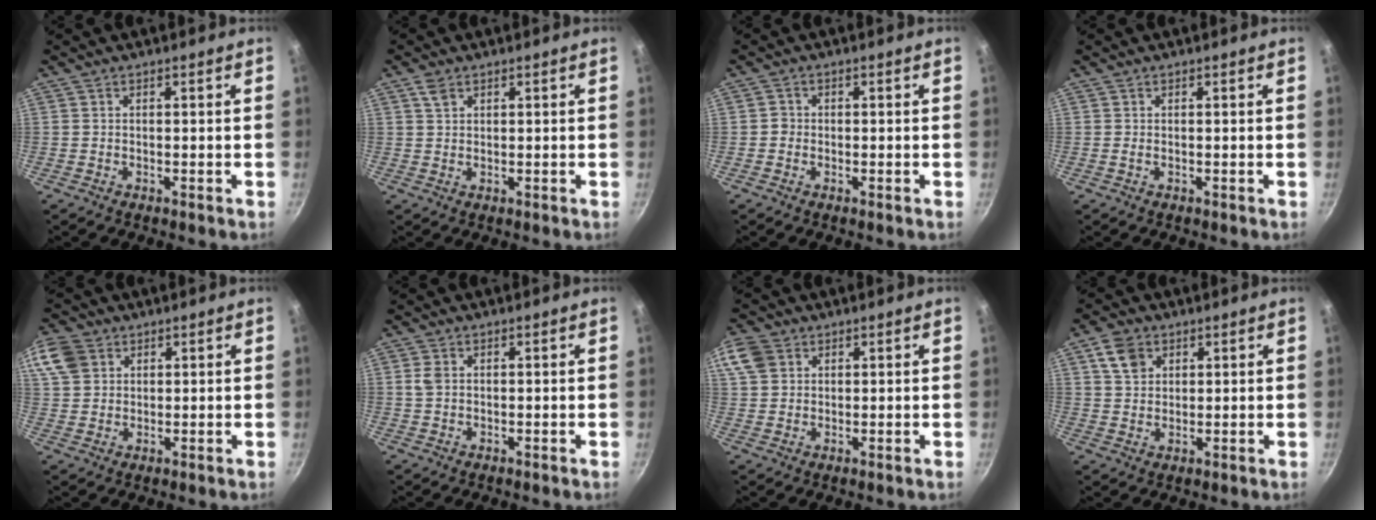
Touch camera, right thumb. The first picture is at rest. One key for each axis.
{"total": 2.4, "fx": 1.3, "fy": 1.5, "fz": 1.3, "tx": -0.018, "ty": -0.002, "tz": 0.027}
{"total": 1.3, "fx": -0.5, "fy": 1.2, "fz": 0.3, "tx": 0.002, "ty": 0.005, "tz": -0.011}
{"total": 0.0}
{"total": 10.9, "fx": 4.7, "fy": 8.5, "fz": 5.1, "tx": -0.115, "ty": 0.015, "tz": 0.093}
{"total": 2.1, "fx": 0.4, "fy": 1.6, "fz": 1.3, "tx": -0.022, "ty": 0.004, "tz": 0.008}
{"total": 8.4, "fx": 3.5, "fy": 6.5, "fz": 4.0, "tx": -0.084, "ty": 0.010, "tz": 0.066}
{"total": 5.9, "fx": 2.6, "fy": 4.4, "fz": 3.0, "tx": -0.037, "ty": -0.002, "tz": 0.048}